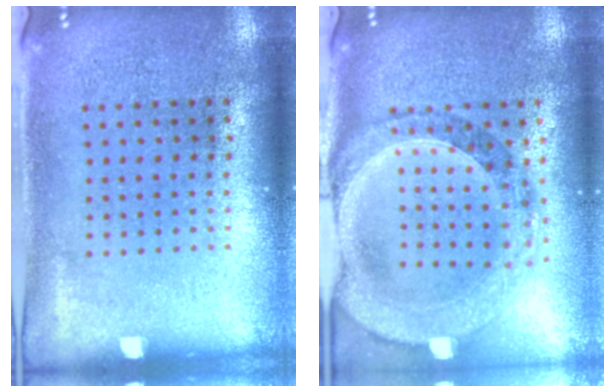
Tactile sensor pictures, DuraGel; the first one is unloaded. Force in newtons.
{"total": 1.6, "press": 1.5, "slide": 0.5}